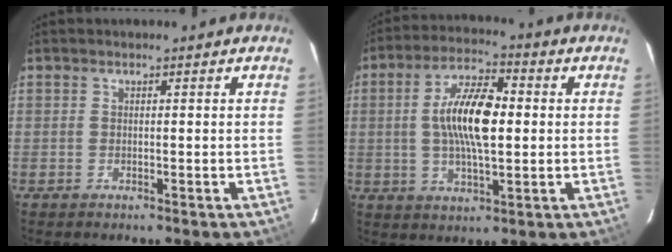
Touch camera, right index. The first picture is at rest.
{"total": 12.1, "force": [0.7, 4.5, 11.2], "torque": [-0.209, 0.011, 0.010]}